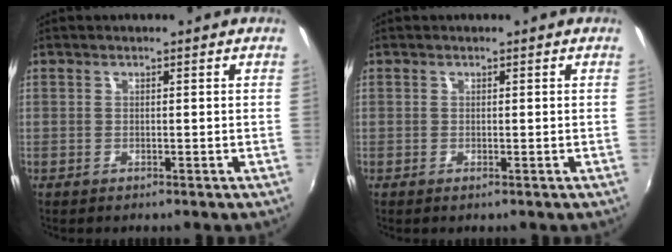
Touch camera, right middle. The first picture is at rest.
{"total": 0.0}